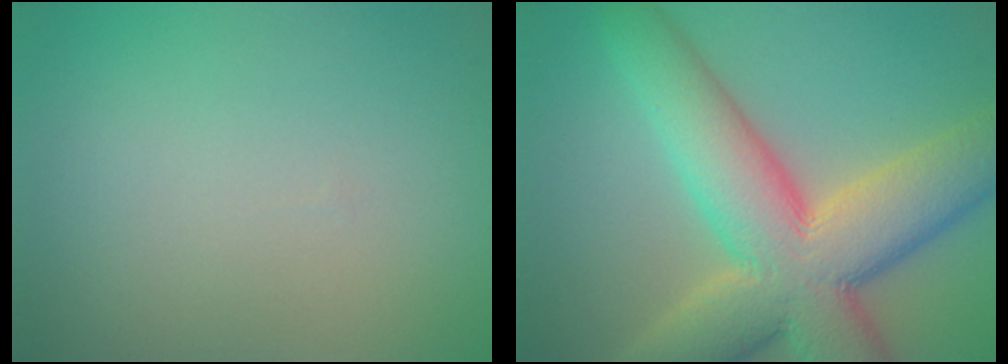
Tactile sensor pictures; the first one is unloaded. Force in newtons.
{"total": 12.6, "press": 12.6, "slide": 0.9}